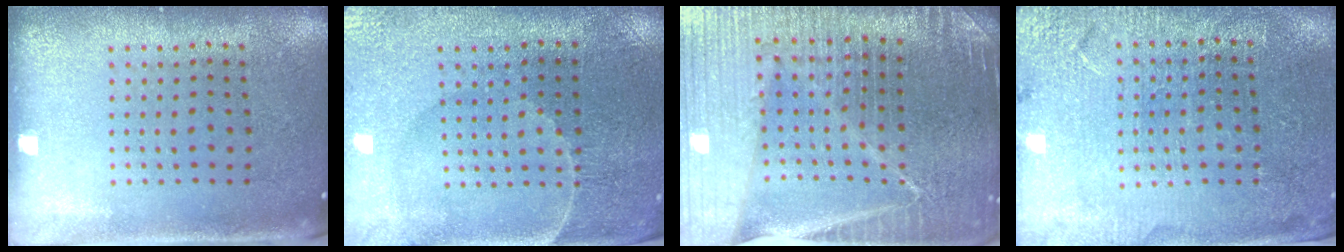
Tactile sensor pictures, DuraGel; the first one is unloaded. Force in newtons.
{"total": 0.9, "press": 0.8, "slide": 0.3}
{"total": 5.5, "press": 5.0, "slide": 2.3}
{"total": 3.3, "press": 3.2, "slide": 0.6}